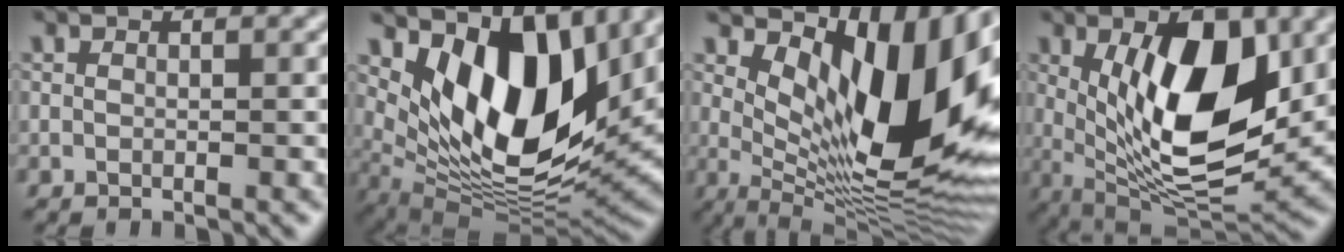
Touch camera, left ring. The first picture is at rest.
{"total": 12.4, "force": [4.9, 6.4, 9.4], "torque": [-0.161, -0.007, 0.098]}
{"total": 13.8, "force": [3.8, 5.5, 12.0], "torque": [-0.179, -0.015, 0.077]}
{"total": 10.7, "force": [1.7, 4.7, 9.4], "torque": [-0.162, -0.018, 0.042]}